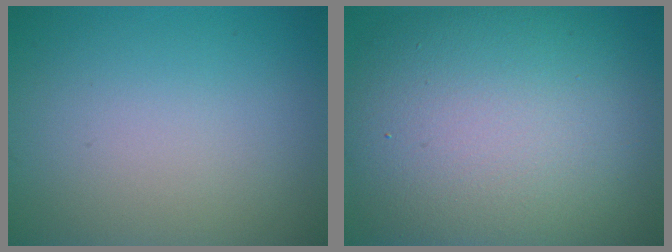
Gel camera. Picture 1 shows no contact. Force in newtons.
{"total": 14.1, "press": 14.1, "slide": 0.9}